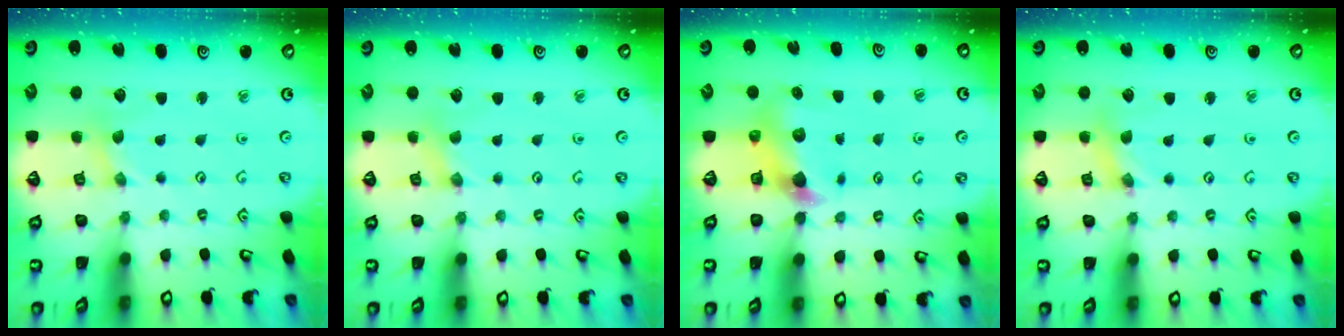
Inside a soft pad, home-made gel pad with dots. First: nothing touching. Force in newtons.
{"total": 2.8, "press": 2.8, "slide": 0.3}
{"total": 6.0, "press": 6.0, "slide": 0.4}
{"total": 2.7, "press": 2.7, "slide": 0.3}